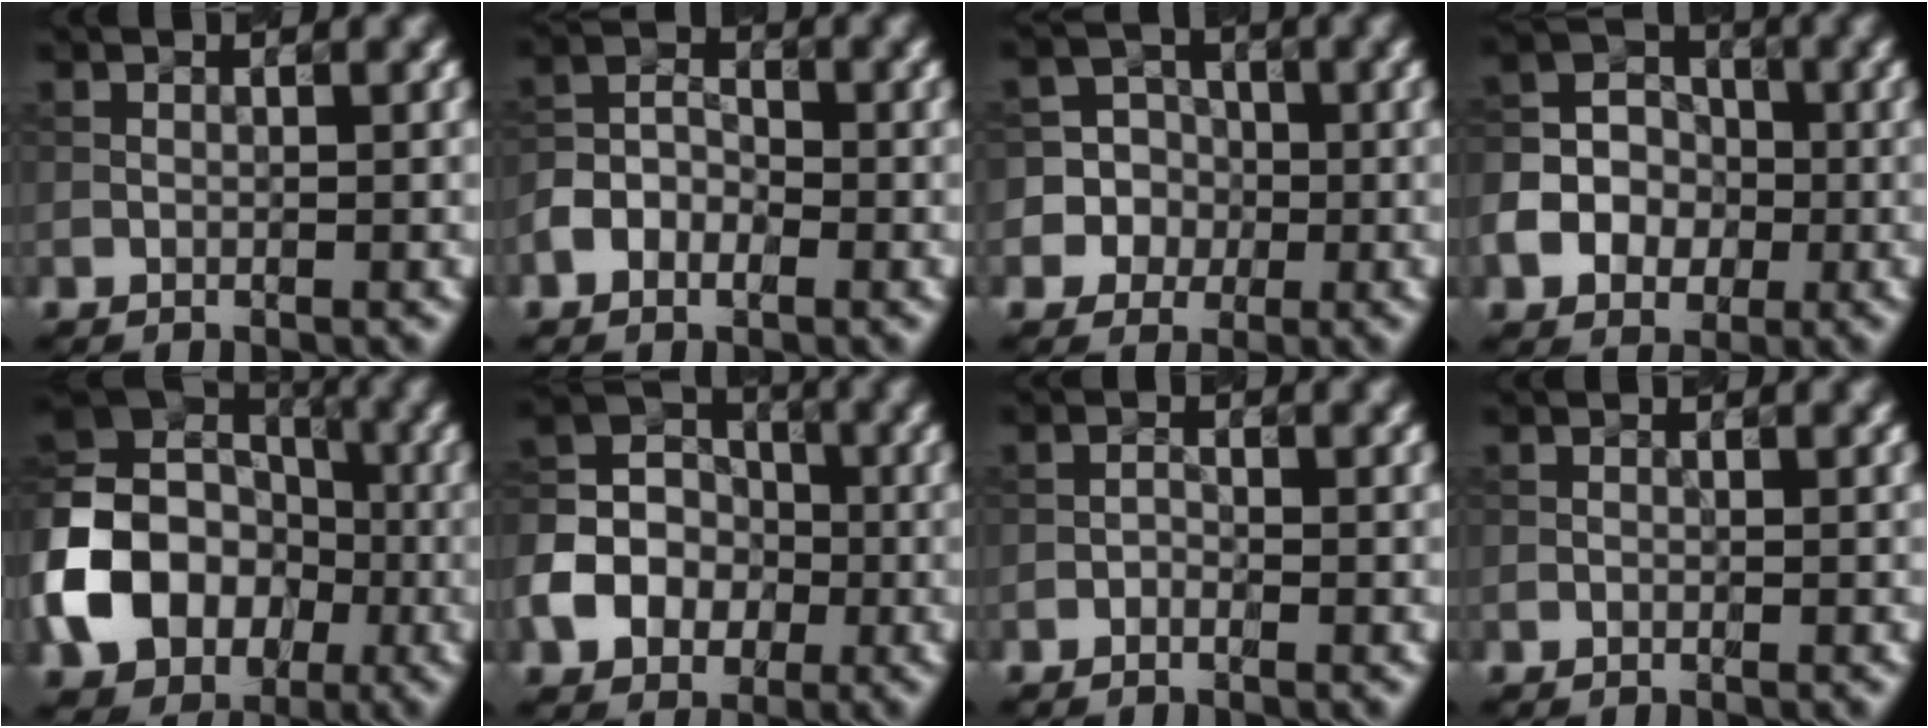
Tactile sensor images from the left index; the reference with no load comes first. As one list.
[{"total": 3.2, "force": [-1.6, 2.1, 1.8], "torque": [-0.037, 0.010, -0.034]}, {"total": 7.9, "force": [-0.8, 7.8, 1.2], "torque": [-0.035, 0.023, -0.021]}, {"total": 6.2, "force": [-2.0, 5.3, 2.6], "torque": [-0.041, 0.006, -0.055]}, {"total": 12.5, "force": [-3.3, 10.1, 6.5], "torque": [-0.151, -0.006, -0.073]}, {"total": 6.5, "force": [-2.2, 5.2, 3.2], "torque": [-0.066, 0.003, -0.045]}, {"total": 0.7, "force": [-0.5, 0.3, 0.4], "torque": [-0.009, 0.003, -0.010]}, {"total": 0.0}]